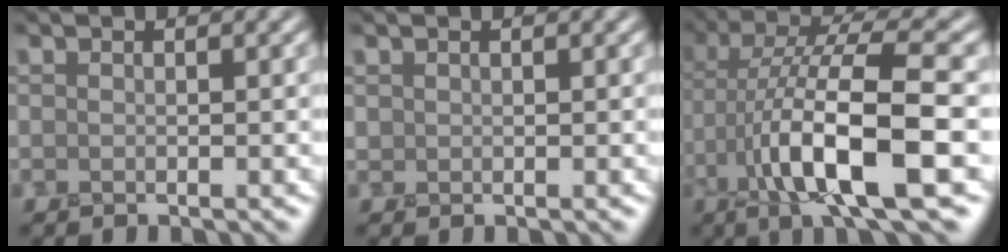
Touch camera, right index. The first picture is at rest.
{"total": 0.7, "force": [0.5, 0.4, -0.3], "torque": [0.009, 0.006, 0.010]}
{"total": 9.9, "force": [-1.3, 2.7, 9.4], "torque": [-0.171, 0.017, -0.024]}